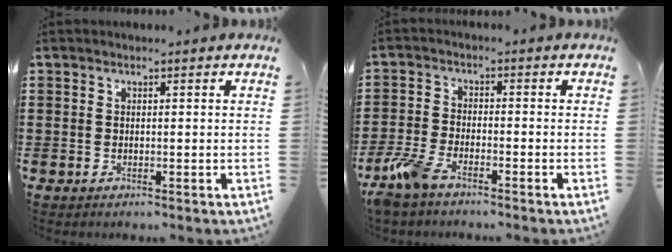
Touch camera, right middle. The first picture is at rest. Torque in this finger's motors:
{"motor_torque": [1.23, 0.91, 0.10, 0.10]}